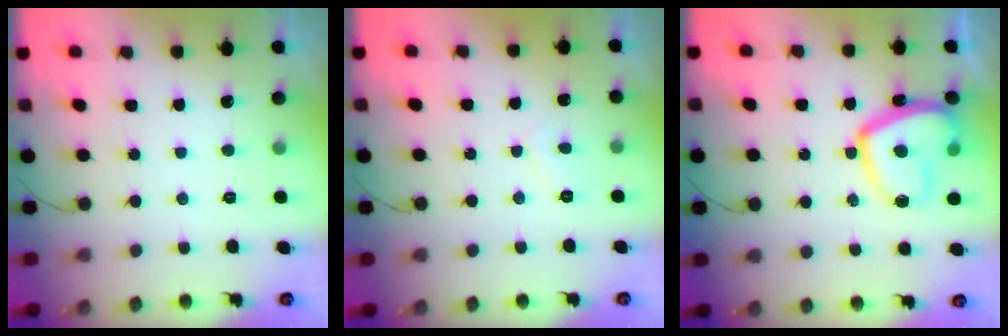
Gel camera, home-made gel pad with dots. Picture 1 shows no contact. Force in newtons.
{"total": 3.0, "press": 3.0, "slide": 0.4}
{"total": 16.1, "press": 16.1, "slide": 1.6}